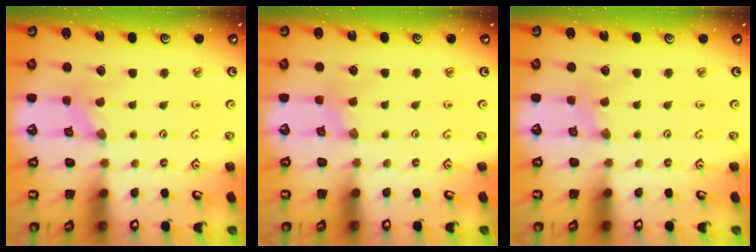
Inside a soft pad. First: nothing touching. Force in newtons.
{"total": 1.9, "press": 1.8, "slide": 0.3}
{"total": 0.0}